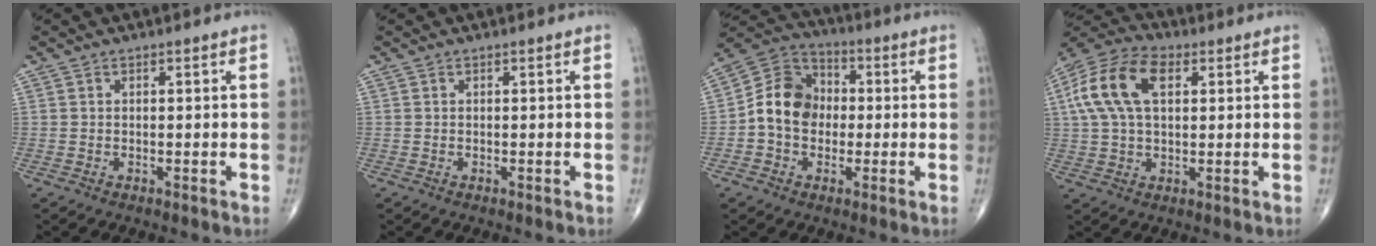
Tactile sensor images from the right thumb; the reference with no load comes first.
{"total": 0.0}
{"total": 11.2, "force": [-0.7, 9.0, 6.5], "torque": [-0.097, 0.036, -0.026]}
{"total": 14.5, "force": [3.9, 8.4, 11.2], "torque": [-0.226, 0.023, 0.067]}